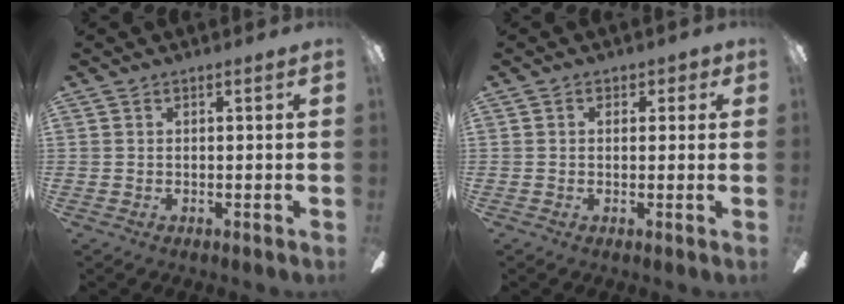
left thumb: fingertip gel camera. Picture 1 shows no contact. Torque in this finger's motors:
{"motor_torque": [-0.19, -0.04, -0.41, 0.23, -0.02]}